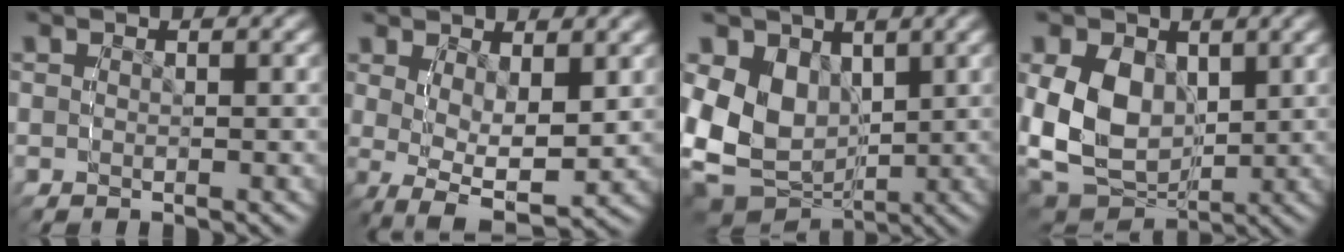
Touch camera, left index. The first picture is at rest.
{"total": 6.0, "force": [-1.7, 3.5, 4.5], "torque": [-0.098, -0.041, -0.011]}
{"total": 12.8, "force": [-0.5, 10.8, 7.0], "torque": [-0.177, -0.048, 0.007]}
{"total": 11.0, "force": [0.1, 9.0, 6.3], "torque": [-0.151, -0.033, 0.014]}